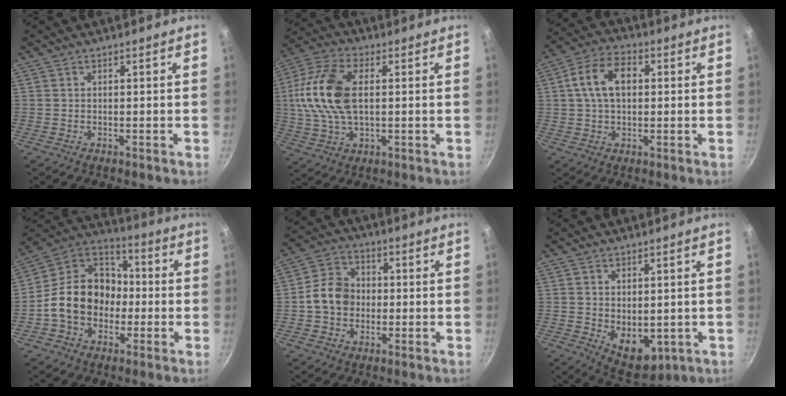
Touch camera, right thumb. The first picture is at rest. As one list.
[{"total": 15.1, "force": [1.8, 8.3, 12.5], "torque": [-0.246, 0.015, 0.022]}, {"total": 7.9, "force": [1.4, 4.9, 6.0], "torque": [-0.100, 0.018, 0.018]}, {"total": 16.2, "force": [-2.9, 12.9, 9.3], "torque": [-0.120, 0.053, -0.068]}, {"total": 8.8, "force": [-0.7, 7.3, 4.8], "torque": [-0.054, 0.022, -0.027]}, {"total": 8.1, "force": [-0.3, 5.4, 6.0], "torque": [-0.065, -0.018, 0.016]}]